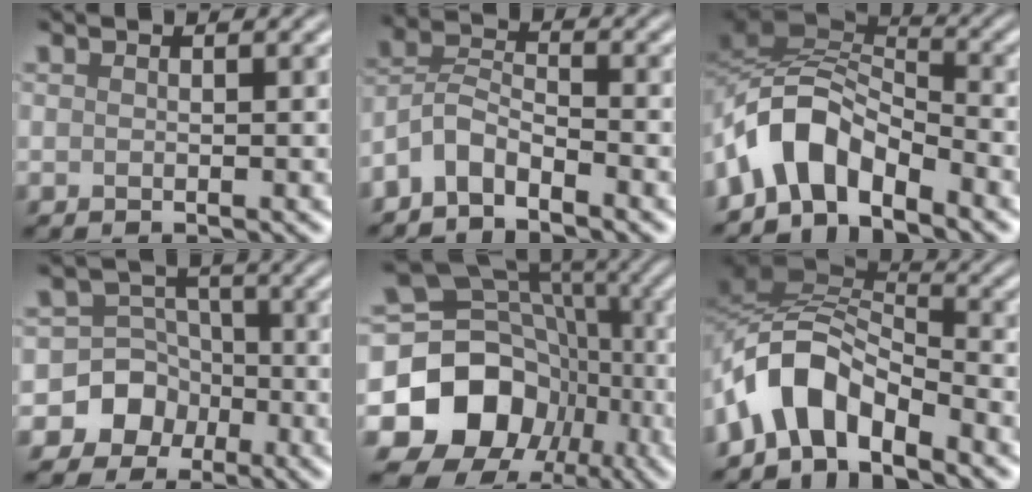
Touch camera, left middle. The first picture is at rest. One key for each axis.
{"total": 3.6, "fx": -2.8, "fy": 1.5, "fz": 1.7, "tx": -0.033, "ty": 0.008, "tz": -0.070}
{"total": 6.1, "fx": -3.8, "fy": 2.9, "fz": 3.7, "tx": -0.051, "ty": 0.011, "tz": -0.082}
{"total": 7.6, "fx": -3.0, "fy": 6.9, "fz": 1.0, "tx": 0.000, "ty": 0.017, "tz": -0.073}
{"total": 16.5, "fx": -4.5, "fy": 13.9, "fz": 7.6, "tx": -0.146, "ty": -0.006, "tz": -0.092}
{"total": 6.4, "fx": -4.0, "fy": 3.0, "fz": 4.0, "tx": -0.059, "ty": 0.012, "tz": -0.086}